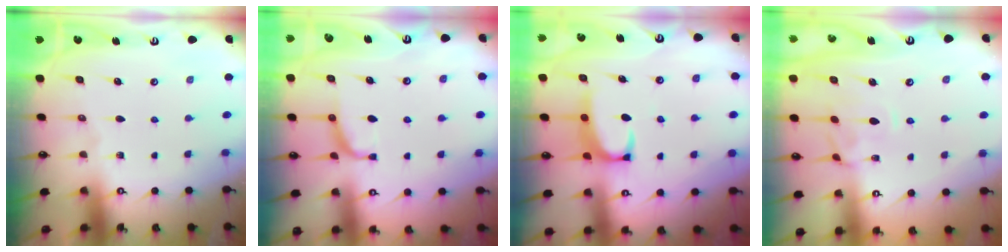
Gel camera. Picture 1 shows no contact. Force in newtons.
{"total": 0.9, "press": 0.8, "slide": 0.4}
{"total": 2.4, "press": 2.3, "slide": 0.7}
{"total": 0.7, "press": 0.3, "slide": 0.6}